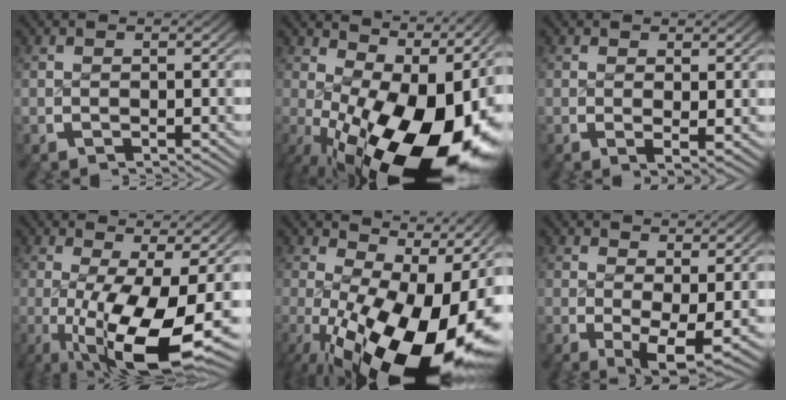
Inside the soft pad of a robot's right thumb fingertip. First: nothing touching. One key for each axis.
{"total": 19.1, "fx": -2.6, "fy": 10.5, "fz": 15.7, "tx": -0.254, "ty": -0.063, "tz": 0.001}
{"total": 1.3, "fx": 0.6, "fy": 0.5, "fz": 1.1, "tx": -0.016, "ty": -0.007, "tz": 0.013}
{"total": 13.7, "fx": -2.6, "fy": 6.1, "fz": 12.0, "tx": -0.208, "ty": -0.050, "tz": -0.012}
{"total": 18.3, "fx": -3.1, "fy": 10.4, "fz": 14.7, "tx": -0.244, "ty": -0.070, "tz": -0.007}
{"total": 4.5, "fx": -0.2, "fy": 2.3, "fz": 3.8, "tx": -0.067, "ty": -0.031, "tz": 0.007}